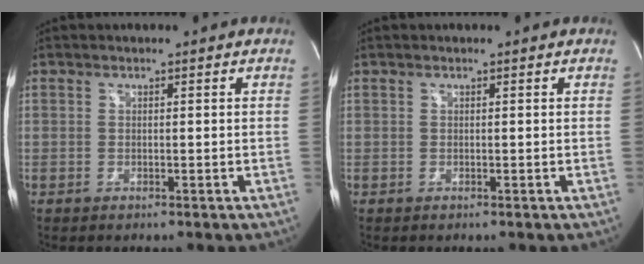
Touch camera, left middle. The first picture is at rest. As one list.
[{"total": 0.0}]